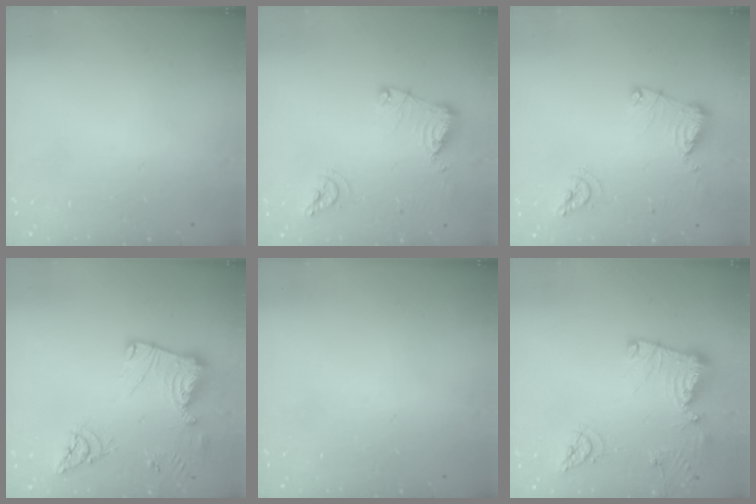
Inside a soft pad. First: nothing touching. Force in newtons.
{"total": 11.9, "press": 11.9, "slide": 1.3}
{"total": 11.9, "press": 11.9, "slide": 1.3}
{"total": 17.7, "press": 17.6, "slide": 1.8}
{"total": 0.0}
{"total": 14.1, "press": 14.0, "slide": 1.1}